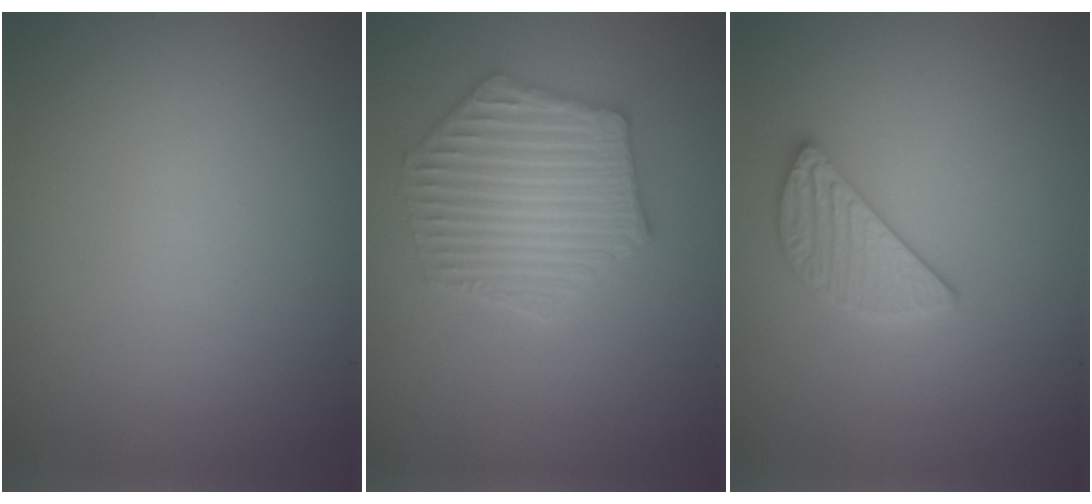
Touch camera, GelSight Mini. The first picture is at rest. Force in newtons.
{"total": 5.2, "press": 4.4, "slide": 2.7}
{"total": 2.8, "press": 2.7, "slide": 0.7}